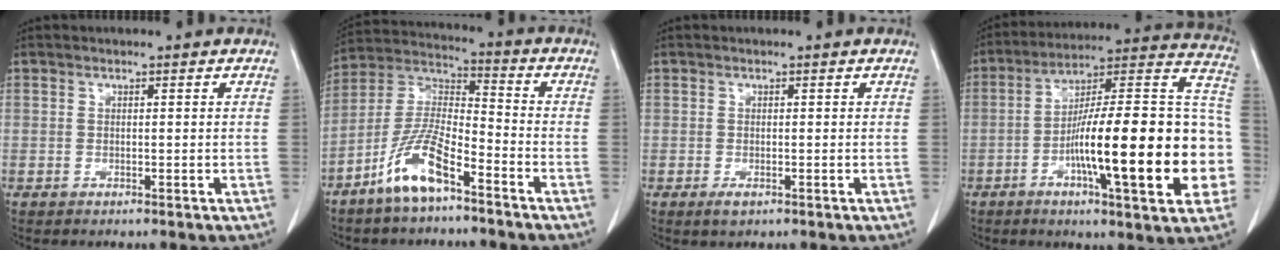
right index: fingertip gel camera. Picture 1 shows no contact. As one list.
[{"total": 10.6, "force": [-6.7, 2.4, 7.8], "torque": [-0.167, -0.004, -0.135]}, {"total": 1.2, "force": [-0.6, 0.7, 0.8], "torque": [-0.010, 0.000, -0.006]}, {"total": 26.4, "force": [-6.1, 3.9, 25.4], "torque": [-0.312, 0.018, -0.094]}]